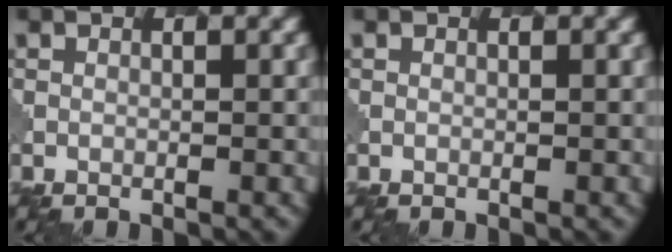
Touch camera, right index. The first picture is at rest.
{"total": 0.0}